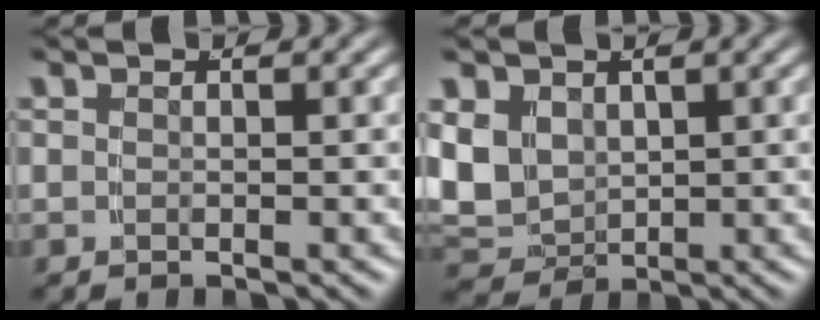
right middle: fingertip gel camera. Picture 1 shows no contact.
{"total": 5.4, "force": [0.4, 4.6, 2.7], "torque": [-0.082, -0.029, 0.026]}